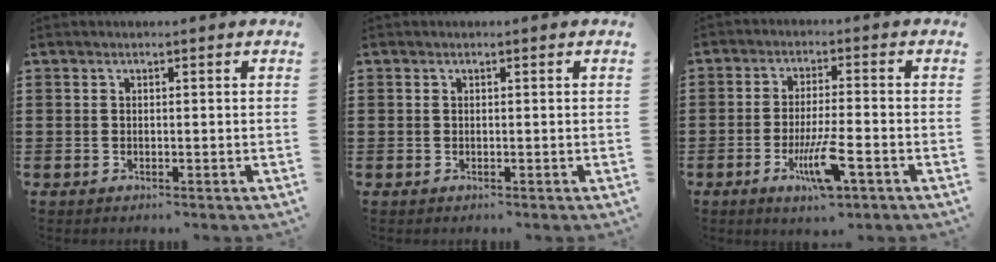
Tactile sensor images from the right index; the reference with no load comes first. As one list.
[{"total": 0.0}, {"total": 7.8, "force": [-3.5, 1.3, 6.8], "torque": [-0.133, -0.011, -0.063]}]